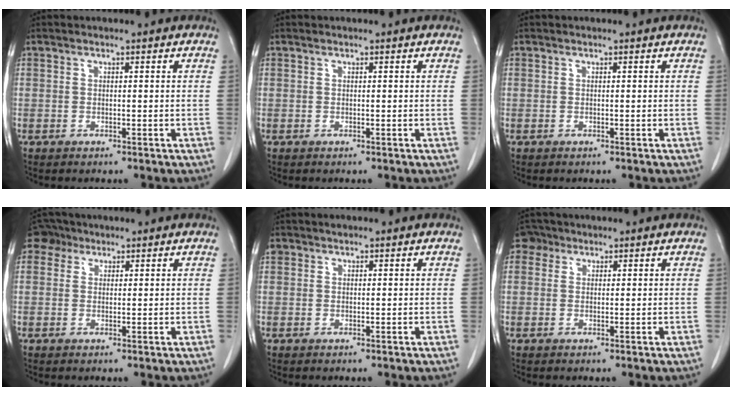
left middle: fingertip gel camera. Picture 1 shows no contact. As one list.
[{"total": 0.0}, {"total": 0.0}, {"total": 2.7, "force": [1.8, 2.0, 0.2], "torque": [-0.004, 0.011, 0.028]}, {"total": 1.0, "force": [0.7, 0.7, 0.2], "torque": [-0.006, 0.012, 0.014]}, {"total": 2.3, "force": [1.3, 1.8, 0.3], "torque": [-0.003, 0.007, 0.020]}]